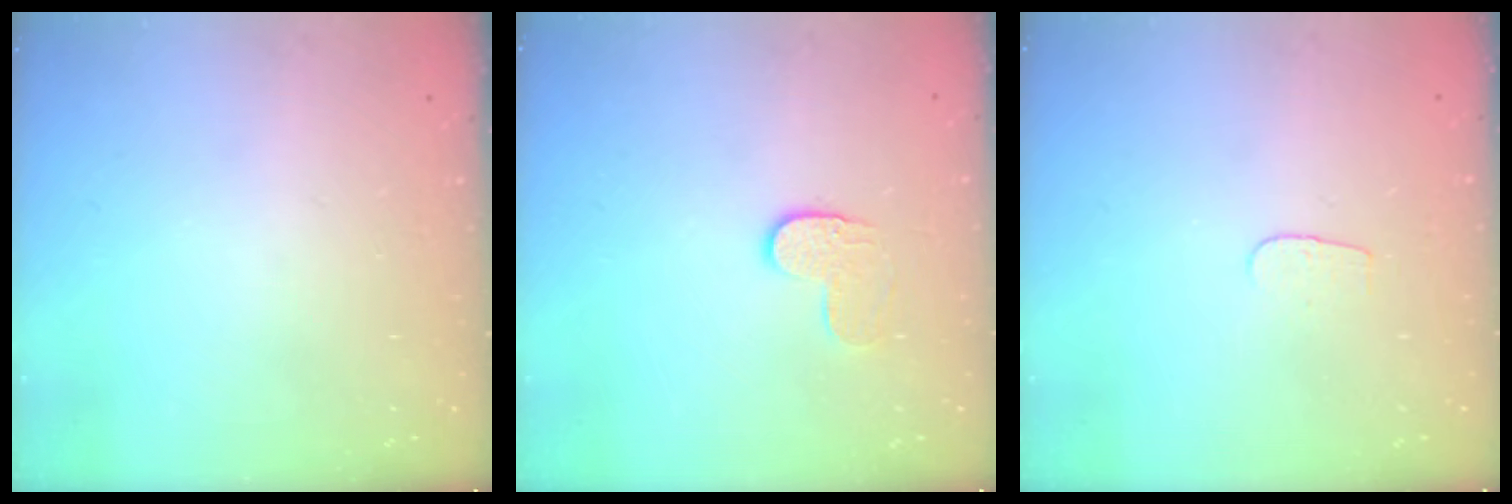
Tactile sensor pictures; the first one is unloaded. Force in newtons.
{"total": 6.3, "press": 6.3, "slide": 0.4}
{"total": 3.7, "press": 3.6, "slide": 0.4}